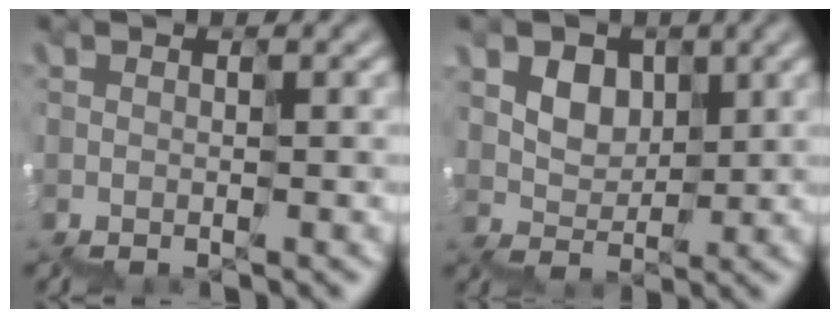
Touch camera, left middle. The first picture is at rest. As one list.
[{"total": 2.6, "force": [1.7, 1.6, -1.1], "torque": [0.008, 0.014, 0.032]}]